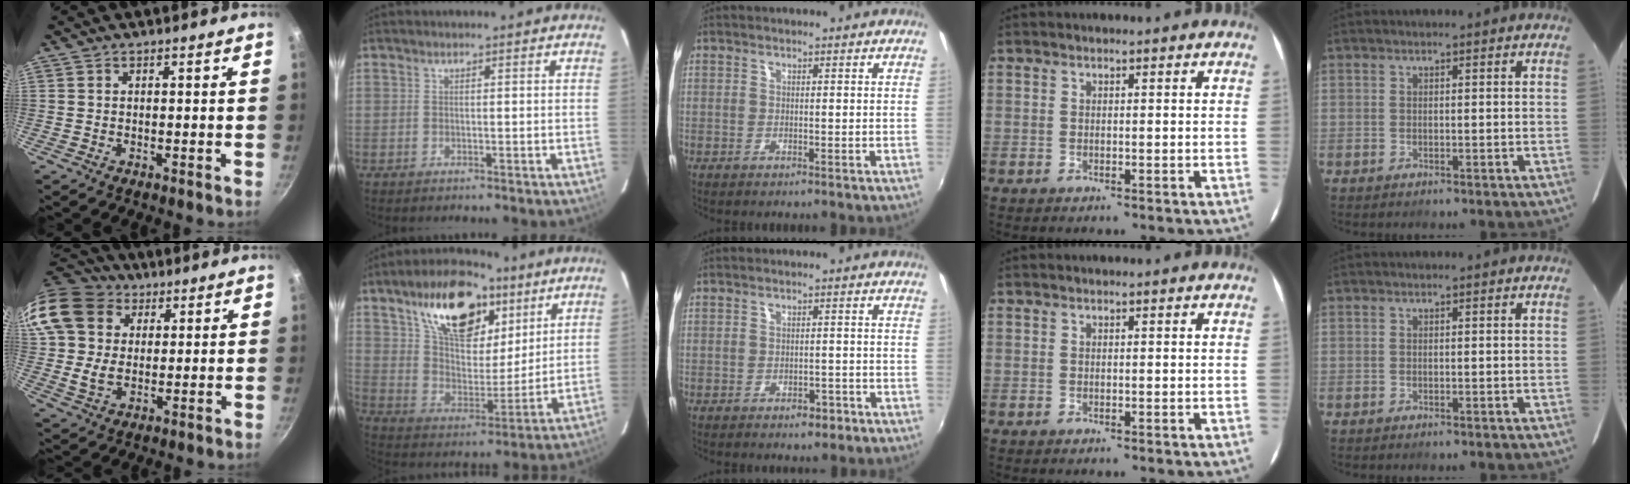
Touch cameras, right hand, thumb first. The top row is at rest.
{"thumb": {"total": 17.0, "force": [6.3, 12.9, 9.1], "torque": [-0.179, 0.003, 0.110]}, "index": {"total": 20.5, "force": [11.4, 10.2, 13.6], "torque": [-0.236, 0.029, 0.202]}, "middle": {"total": 2.8, "force": [-1.8, 1.6, 1.3], "torque": [-0.026, -0.001, -0.020]}}